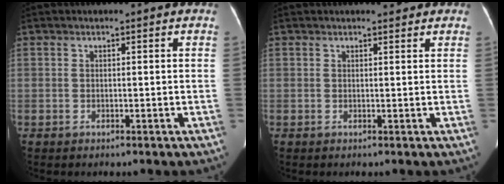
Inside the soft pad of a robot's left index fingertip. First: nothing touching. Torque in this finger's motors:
{"motor_torque": [0.36, -0.27, 0.01, 0.04]}